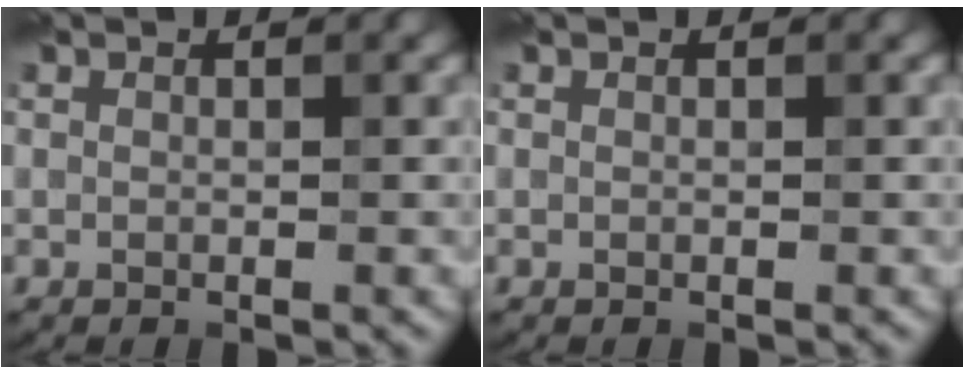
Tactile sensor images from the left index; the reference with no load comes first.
{"total": 0.0}